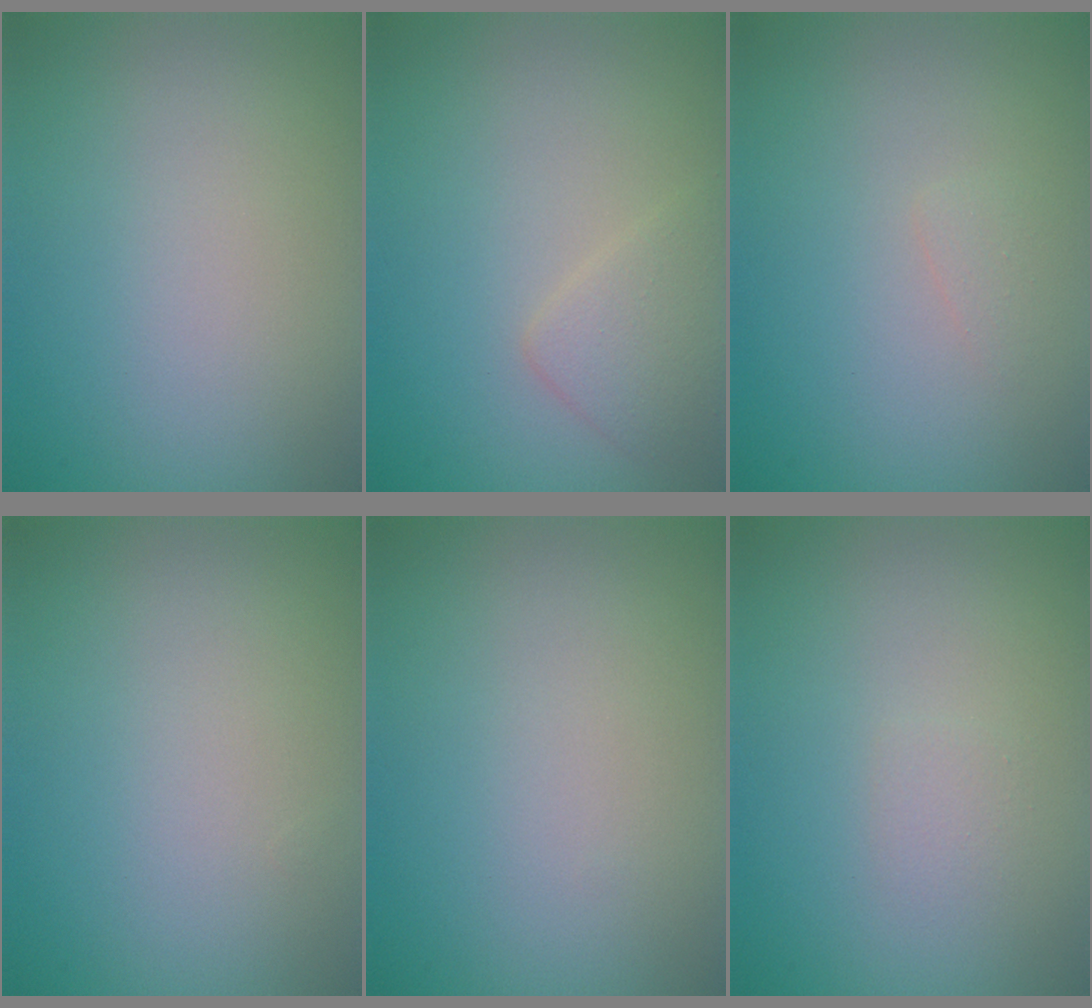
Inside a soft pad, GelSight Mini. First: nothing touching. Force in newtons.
{"total": 2.2, "press": 2.2, "slide": 0.1}
{"total": 0.7, "press": 0.7, "slide": 0.0}
{"total": 0.0}
{"total": 0.0}
{"total": 0.8, "press": 0.8, "slide": 0.1}